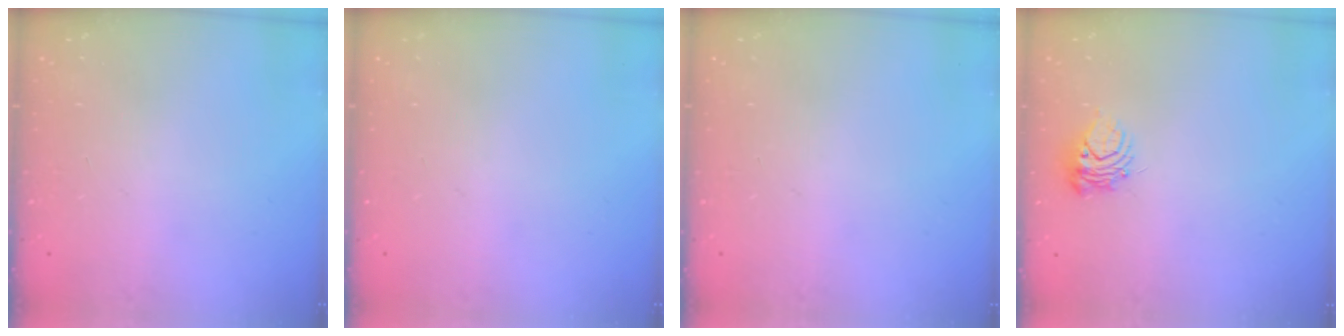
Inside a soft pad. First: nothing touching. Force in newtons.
{"total": 0.0}
{"total": 0.0}
{"total": 6.3, "press": 6.3, "slide": 0.6}